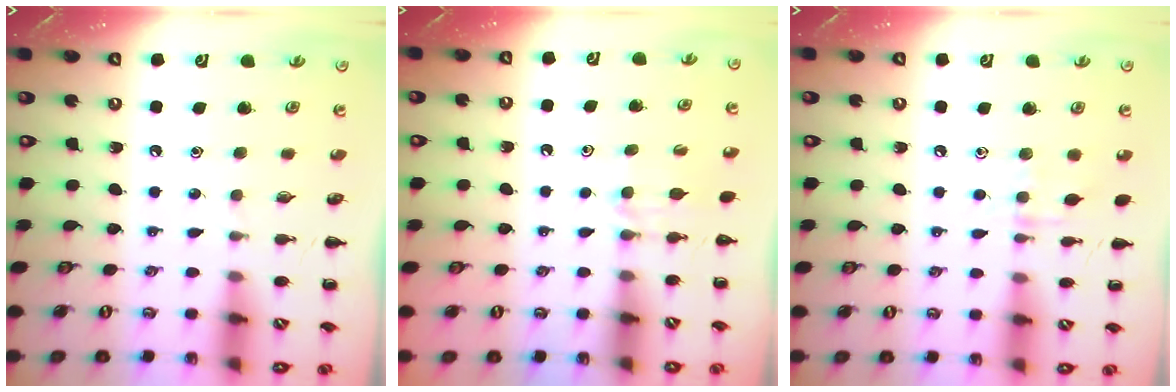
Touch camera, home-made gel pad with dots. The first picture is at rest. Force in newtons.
{"total": 4.8, "press": 4.6, "slide": 1.6}
{"total": 6.0, "press": 5.8, "slide": 1.8}